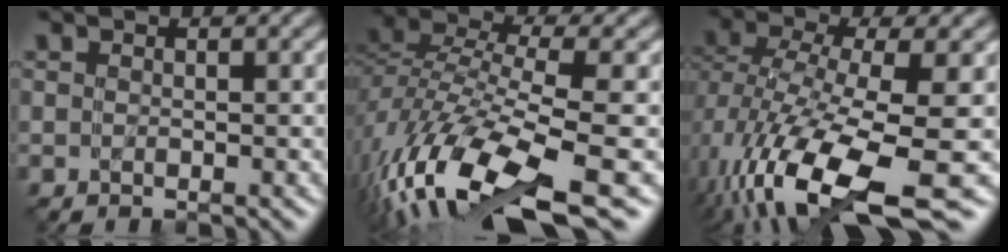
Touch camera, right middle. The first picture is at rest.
{"total": 13.1, "force": [-7.9, 3.9, 9.7], "torque": [-0.214, -0.009, -0.127]}
{"total": 12.0, "force": [-4.9, 4.0, 10.2], "torque": [-0.204, -0.025, -0.068]}